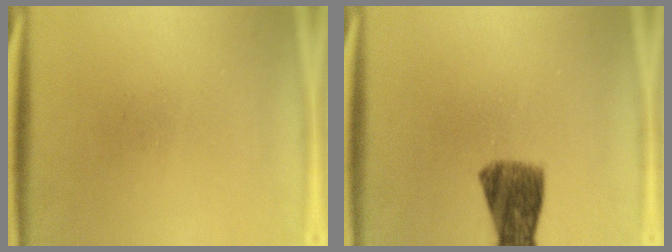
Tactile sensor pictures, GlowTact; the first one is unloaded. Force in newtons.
{"total": 8.1}